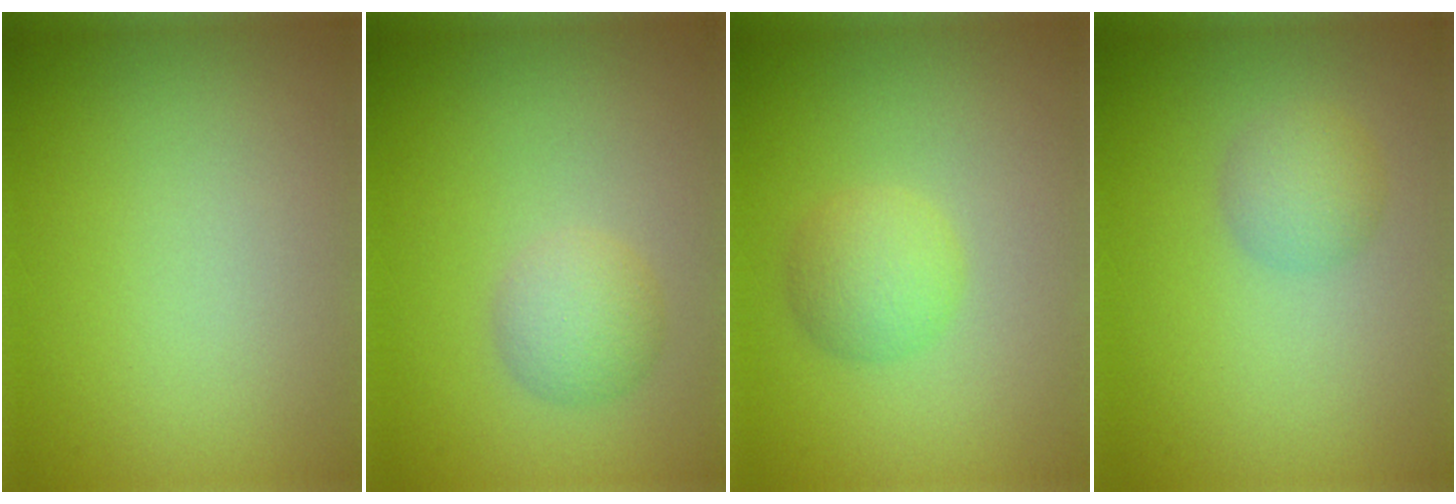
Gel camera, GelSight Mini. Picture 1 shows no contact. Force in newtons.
{"total": 2.5, "press": 2.5, "slide": 0.1}
{"total": 2.6, "press": 2.6, "slide": 0.1}
{"total": 2.1, "press": 2.1, "slide": 0.1}